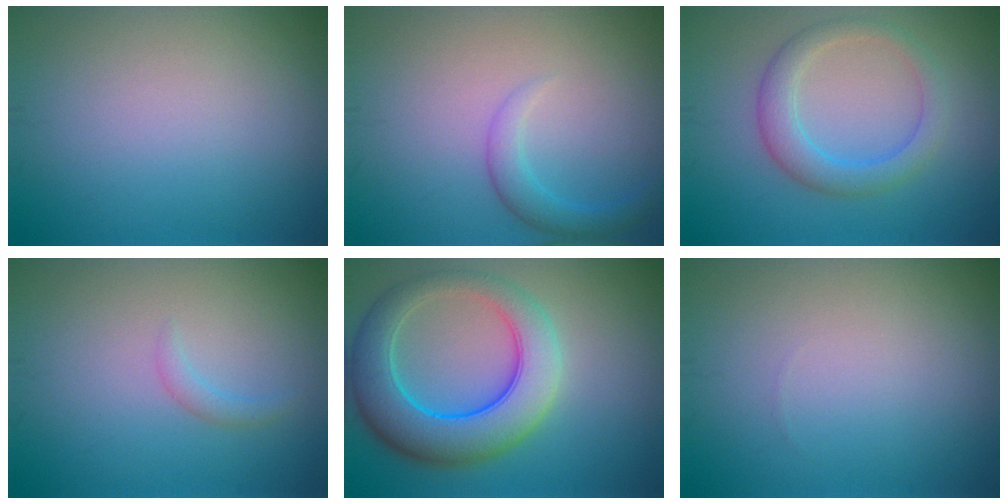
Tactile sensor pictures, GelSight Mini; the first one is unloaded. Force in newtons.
{"total": 2.2, "press": 2.2, "slide": 0.1}
{"total": 3.5, "press": 3.5, "slide": 0.1}
{"total": 1.0, "press": 1.0, "slide": 0.0}
{"total": 8.4, "press": 8.4, "slide": 0.2}
{"total": 0.0}